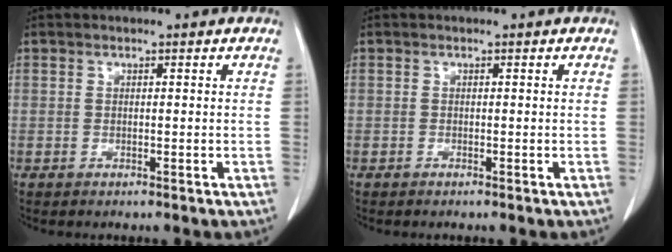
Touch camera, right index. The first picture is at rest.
{"total": 0.0}